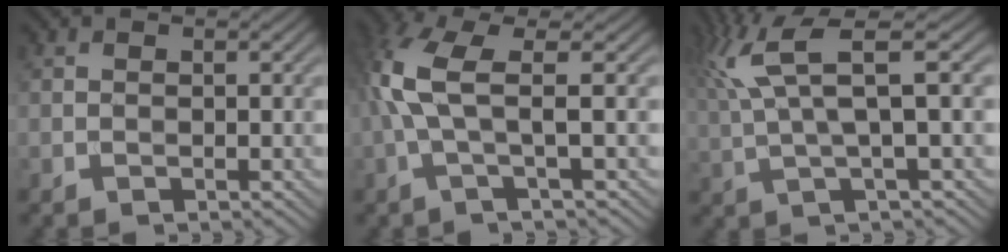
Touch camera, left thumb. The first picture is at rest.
{"total": 7.0, "force": [0.4, 1.5, 6.9], "torque": [-0.151, 0.016, -0.004]}
{"total": 8.6, "force": [2.8, 1.8, 8.0], "torque": [-0.166, 0.026, 0.056]}